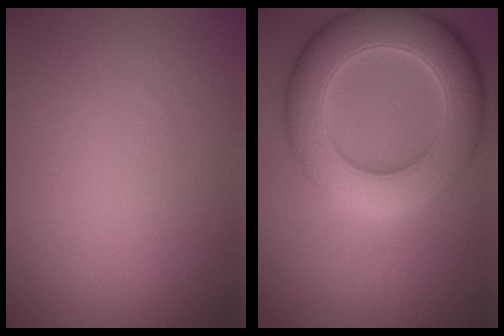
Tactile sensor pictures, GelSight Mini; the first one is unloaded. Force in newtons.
{"total": 9.5, "press": 9.5, "slide": 0.5}